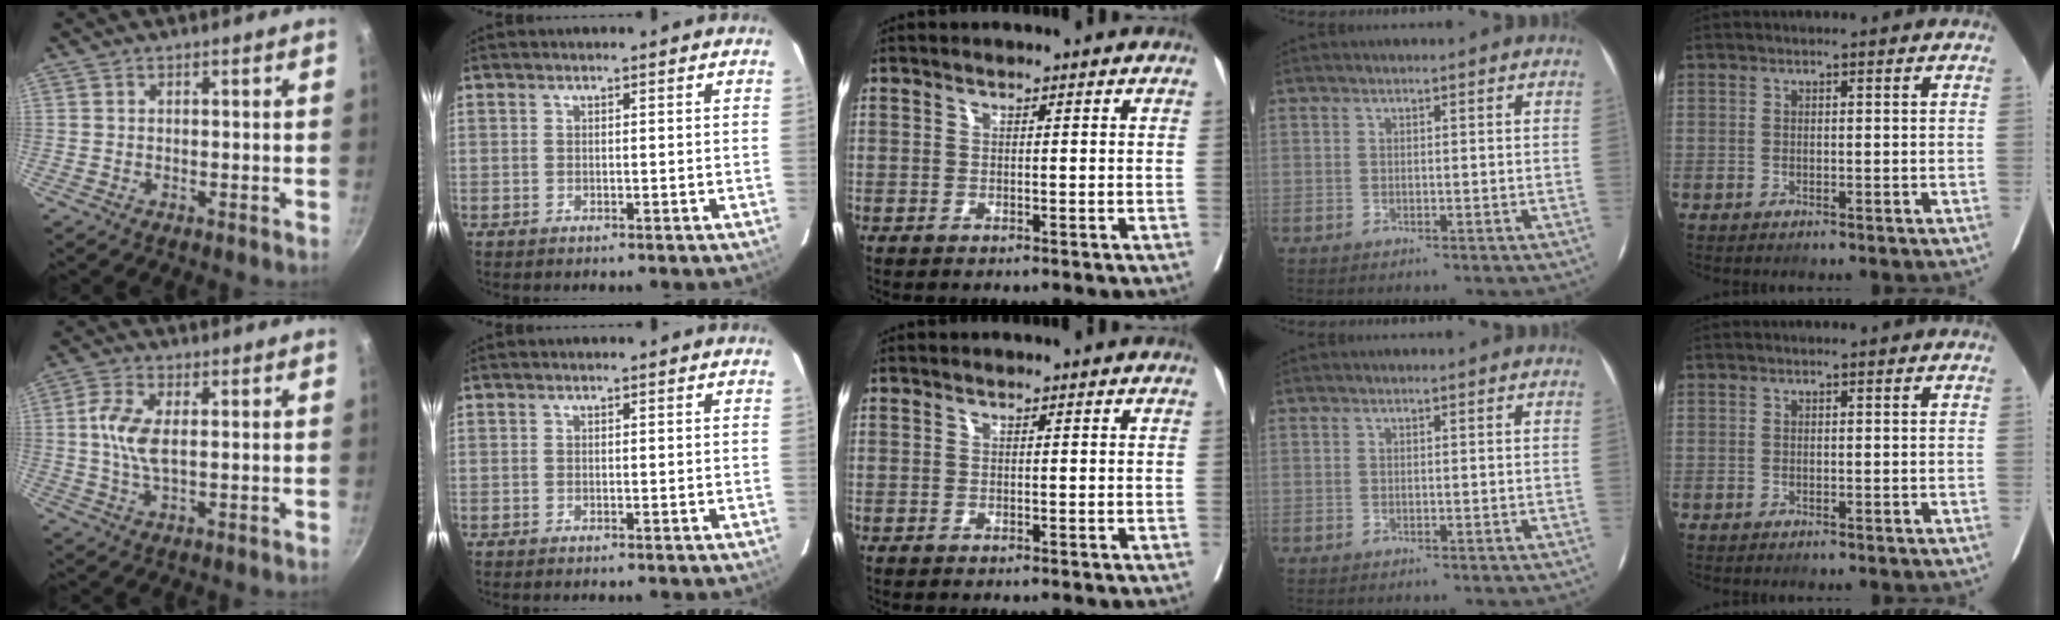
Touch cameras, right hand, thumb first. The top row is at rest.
{"thumb": {"total": 7.5, "force": [0.9, 3.4, 6.6], "torque": [-0.149, -0.002, 0.014]}}